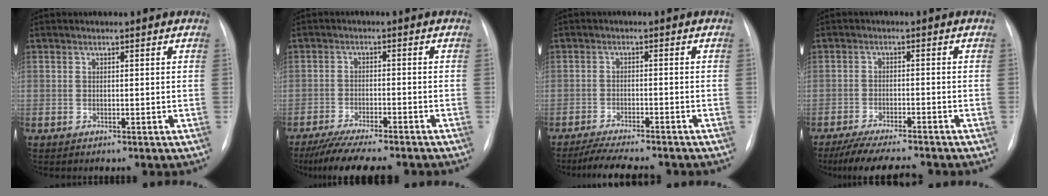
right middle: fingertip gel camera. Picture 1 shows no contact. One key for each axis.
{"total": 11.7, "fx": -10.1, "fy": 1.4, "fz": 5.8, "tx": -0.086, "ty": -0.017, "tz": -0.150}
{"total": 9.7, "fx": -8.6, "fy": 1.3, "fz": 4.4, "tx": -0.068, "ty": -0.012, "tz": -0.127}
{"total": 9.8, "fx": -8.6, "fy": 0.8, "fz": 4.5, "tx": -0.069, "ty": -0.018, "tz": -0.134}